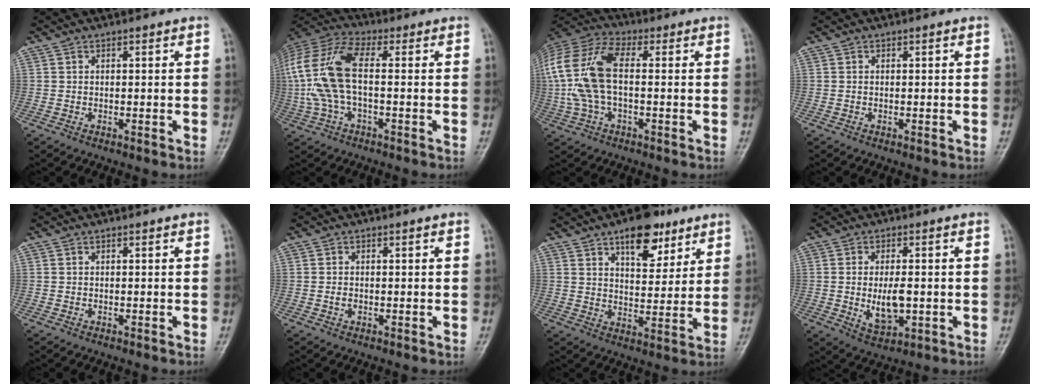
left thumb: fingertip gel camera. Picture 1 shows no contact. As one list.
[{"total": 16.2, "force": [0.0, 7.4, 14.4], "torque": [-0.337, 0.031, -0.001]}, {"total": 17.0, "force": [0.6, 8.8, 14.5], "torque": [-0.334, 0.033, 0.009]}, {"total": 0.0}, {"total": 0.0}, {"total": 0.7, "force": [-0.1, 0.5, 0.5], "torque": [-0.008, 0.002, -0.001]}, {"total": 11.2, "force": [6.8, 5.5, 7.0], "torque": [-0.072, -0.035, 0.102]}, {"total": 7.2, "force": [-0.9, 3.6, 6.1], "torque": [-0.103, -0.004, -0.005]}]